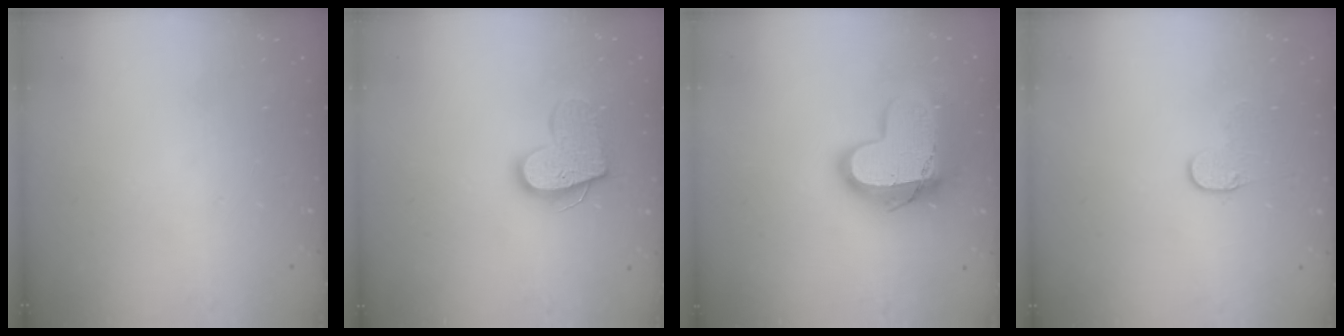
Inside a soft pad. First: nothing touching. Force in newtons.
{"total": 14.2, "press": 14.2, "slide": 1.0}
{"total": 16.2, "press": 16.1, "slide": 1.1}
{"total": 5.1, "press": 5.1, "slide": 0.5}